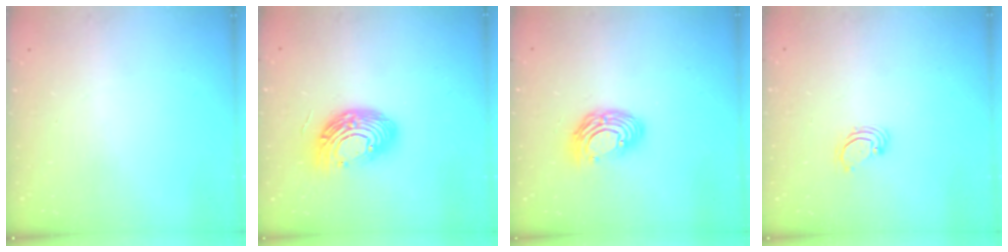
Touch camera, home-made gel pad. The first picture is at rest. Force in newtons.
{"total": 14.7, "press": 14.7, "slide": 1.0}
{"total": 10.9, "press": 10.9, "slide": 0.8}
{"total": 3.0, "press": 3.0, "slide": 0.3}